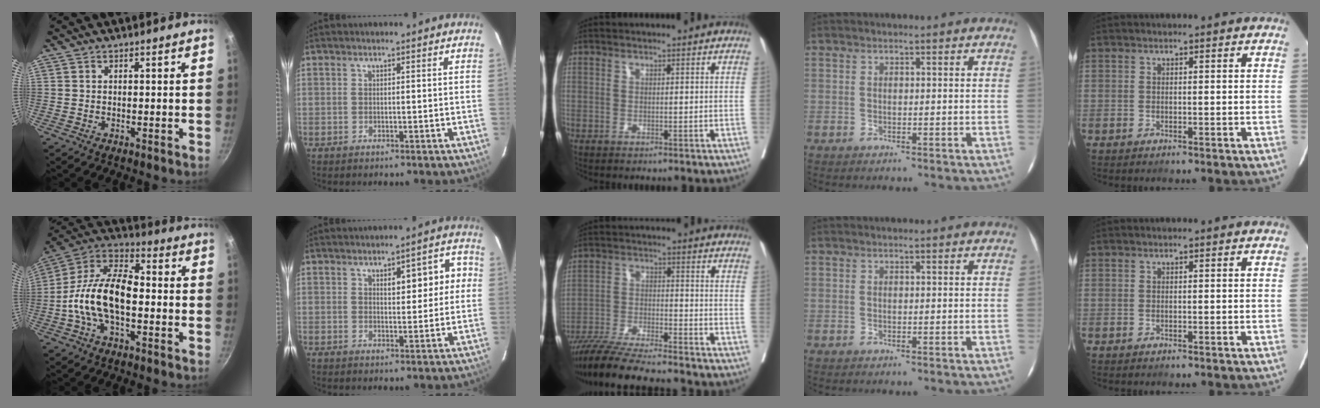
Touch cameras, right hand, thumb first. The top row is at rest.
{"thumb": {"total": 16.5, "force": [-2.3, 8.8, 13.7], "torque": [-0.259, 0.042, -0.049]}, "index": {"total": 6.5, "force": [1.6, 2.5, 5.8], "torque": [-0.068, 0.024, 0.022]}, "middle": {"total": 13.8, "force": [-12.4, 0.5, 6.1], "torque": [-0.101, -0.022, -0.204]}}